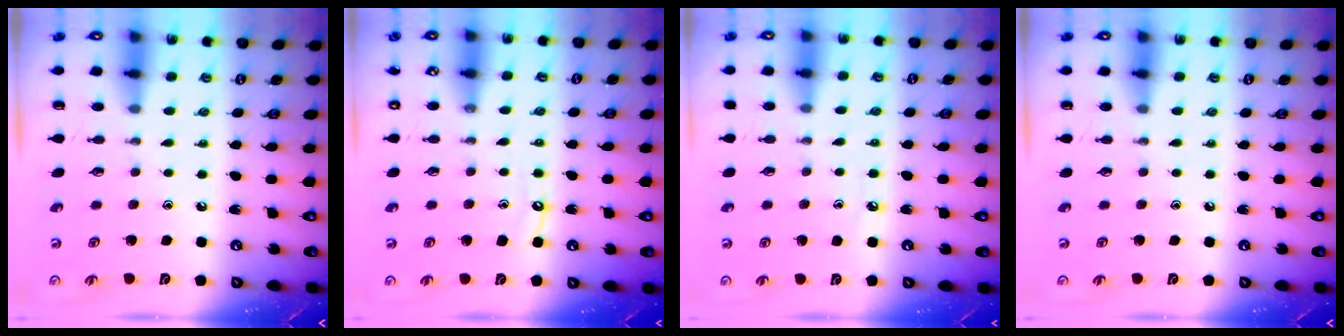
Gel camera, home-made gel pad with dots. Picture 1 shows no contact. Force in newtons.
{"total": 5.9, "press": 5.9, "slide": 0.6}
{"total": 4.3, "press": 4.3, "slide": 0.7}
{"total": 0.0}